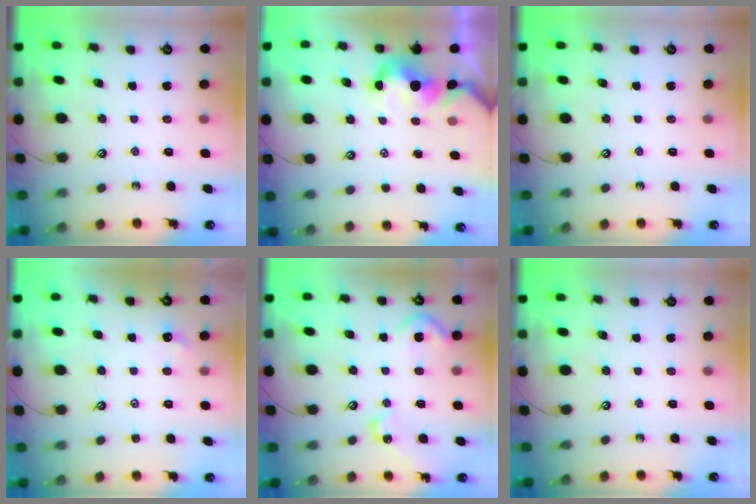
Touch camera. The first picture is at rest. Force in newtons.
{"total": 3.3, "press": 3.2, "slide": 1.0}
{"total": 0.0}
{"total": 0.9, "press": 0.8, "slide": 0.4}
{"total": 9.2, "press": 9.2, "slide": 1.1}
{"total": 0.0}